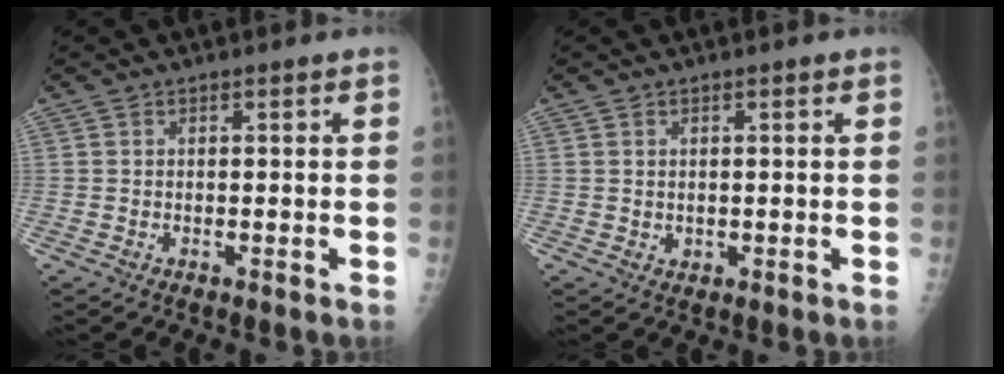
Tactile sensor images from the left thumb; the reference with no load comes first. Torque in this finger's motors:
{"motor_torque": [-0.35, -0.07, 0.22, 0.04, -0.02]}